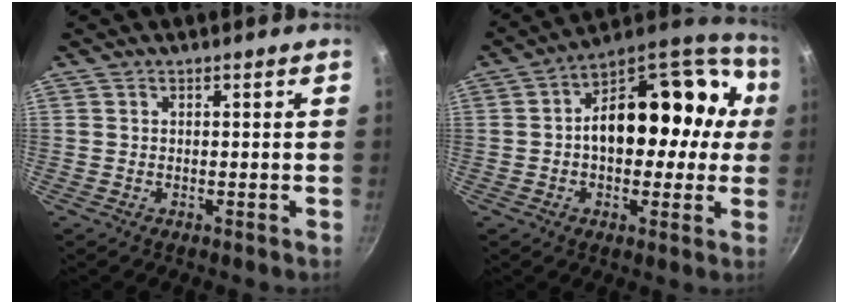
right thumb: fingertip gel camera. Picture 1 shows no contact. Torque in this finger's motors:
{"motor_torque": [2.35, 2.66, 0.59, -0.50, 0.10]}